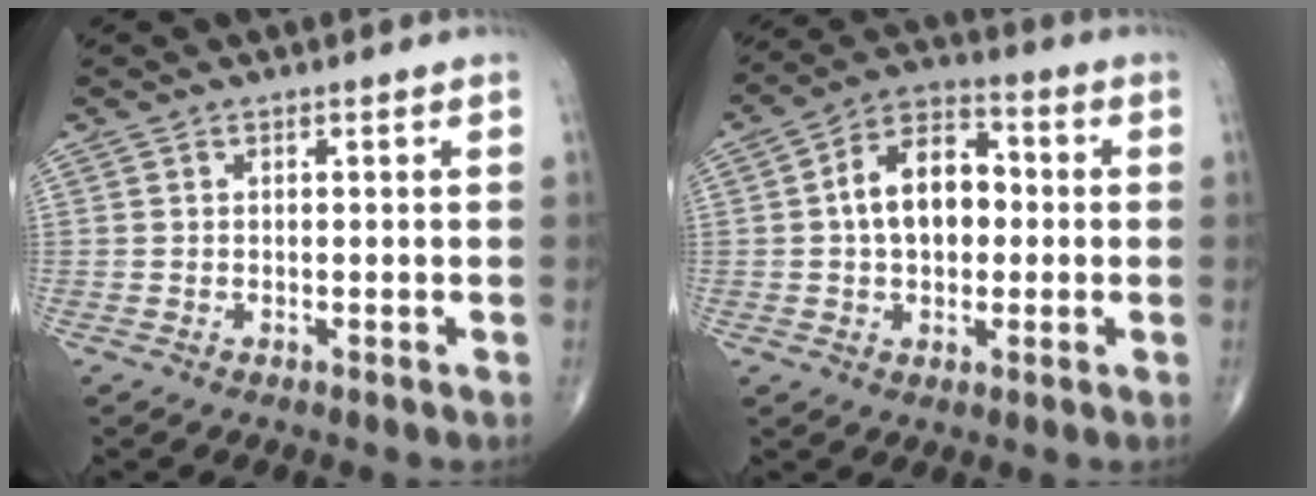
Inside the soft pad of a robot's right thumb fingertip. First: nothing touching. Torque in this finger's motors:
{"motor_torque": [-0.36, 0.83, 0.53, 0.33, 0.12]}